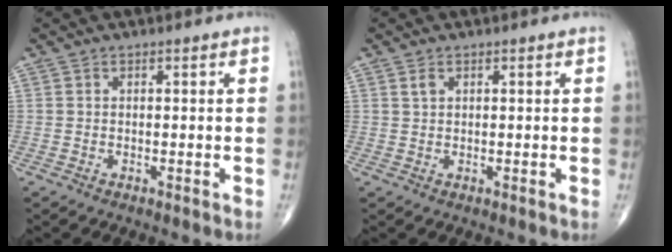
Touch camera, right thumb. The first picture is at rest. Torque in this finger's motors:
{"motor_torque": [-0.37, 0.25, 0.05, 0.03, 0.00]}